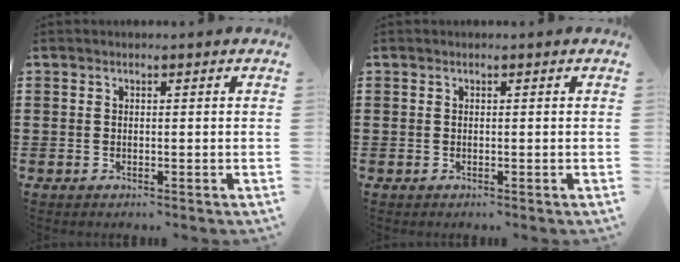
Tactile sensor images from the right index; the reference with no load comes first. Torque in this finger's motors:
{"motor_torque": [-0.20, 0.14, 0.00, 0.00]}